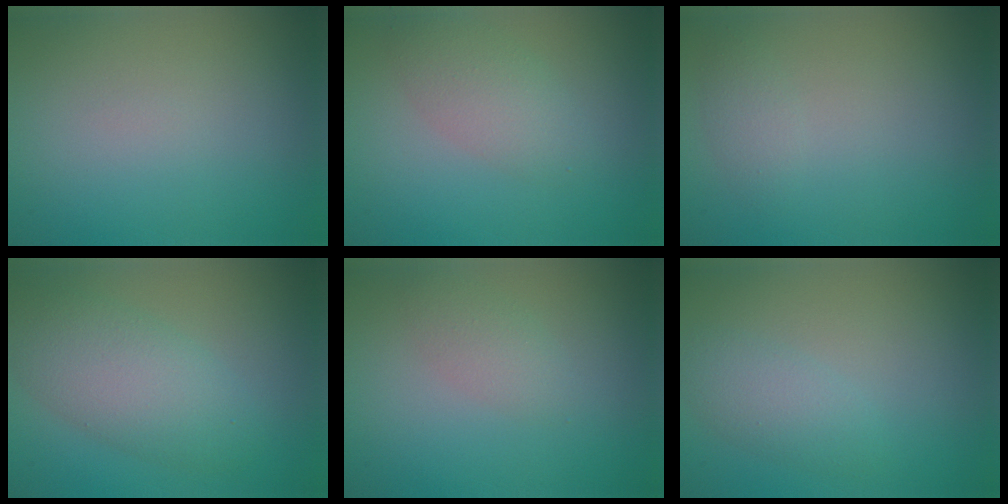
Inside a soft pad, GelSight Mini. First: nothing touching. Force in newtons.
{"total": 2.9, "press": 2.9, "slide": 0.2}
{"total": 1.1, "press": 1.1, "slide": 0.1}
{"total": 5.3, "press": 5.3, "slide": 0.3}
{"total": 1.6, "press": 1.6, "slide": 0.1}
{"total": 2.5, "press": 2.5, "slide": 0.0}